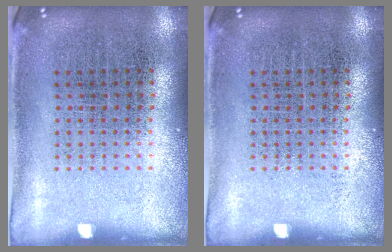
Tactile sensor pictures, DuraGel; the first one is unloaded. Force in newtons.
{"total": 0.0}